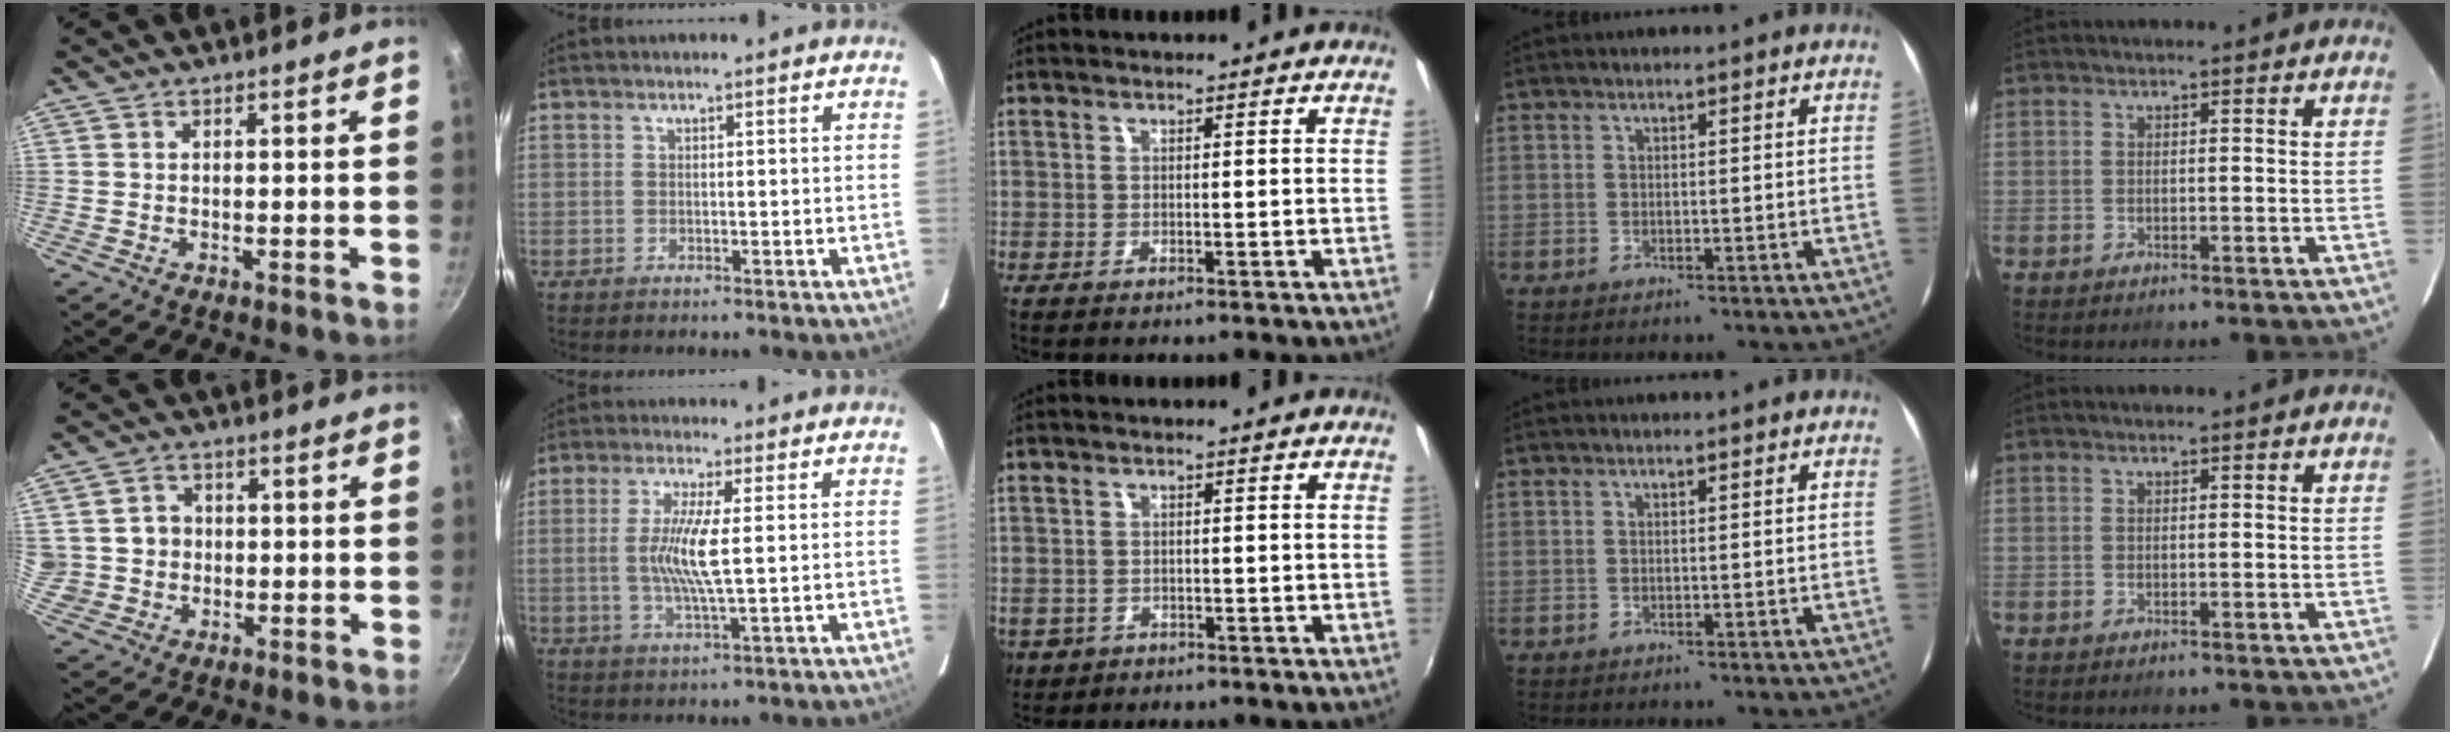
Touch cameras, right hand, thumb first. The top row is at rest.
{"thumb": {"total": 6.4, "force": [0.3, 6.0, 2.1], "torque": [-0.008, 0.011, 0.009]}, "index": {"total": 7.9, "force": [0.3, 0.6, 7.9], "torque": [-0.154, -0.006, 0.005]}, "middle": {"total": 5.4, "force": [-2.1, 4.5, 2.1], "torque": [-0.057, -0.008, -0.030]}}